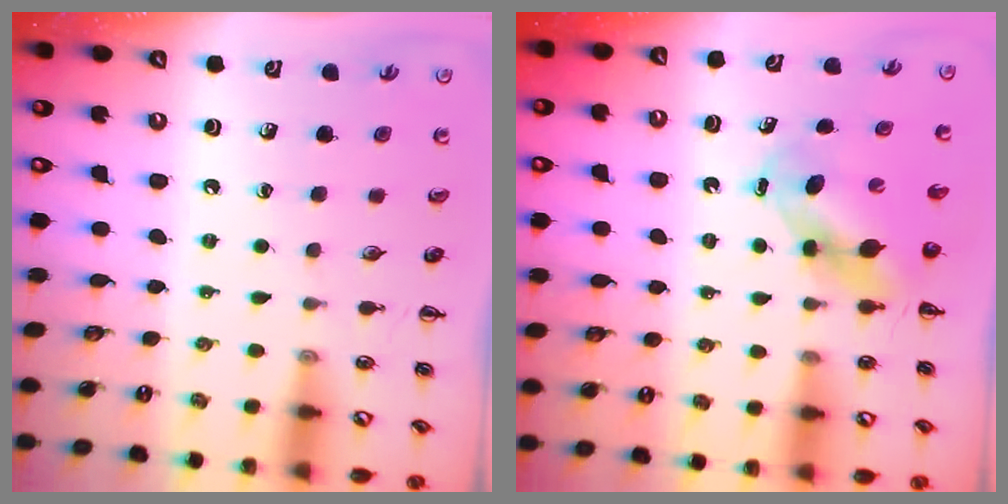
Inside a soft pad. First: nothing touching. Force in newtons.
{"total": 6.5, "press": 6.4, "slide": 1.1}